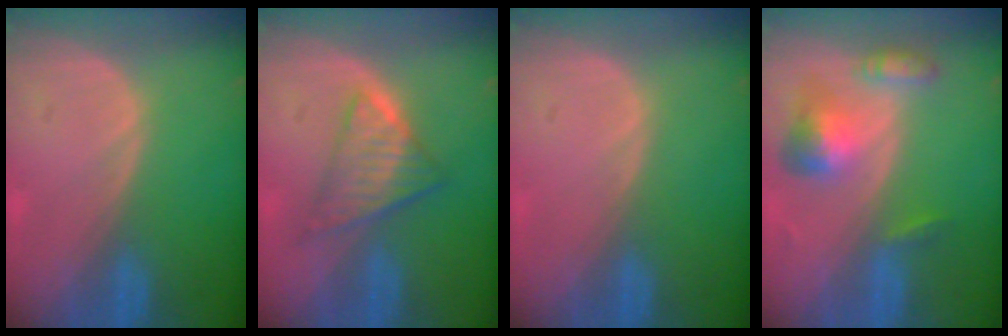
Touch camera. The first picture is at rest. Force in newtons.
{"total": 6.2, "press": 5.7, "slide": 2.5}
{"total": 0.0}
{"total": 6.5, "press": 6.0, "slide": 2.5}